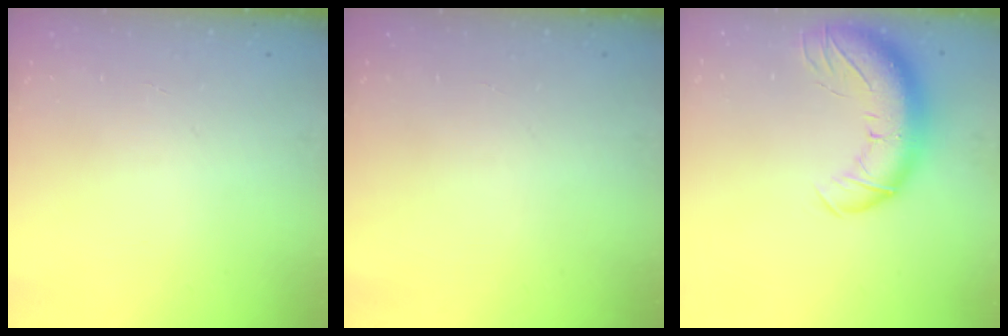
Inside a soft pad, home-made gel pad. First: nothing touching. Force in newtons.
{"total": 0.0}
{"total": 15.2, "press": 14.7, "slide": 3.6}